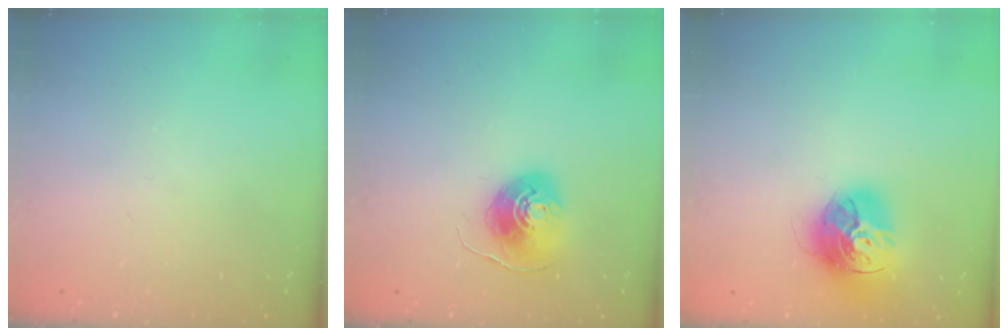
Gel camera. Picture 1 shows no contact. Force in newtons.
{"total": 8.7, "press": 8.7, "slide": 0.5}
{"total": 17.1, "press": 17.0, "slide": 1.5}